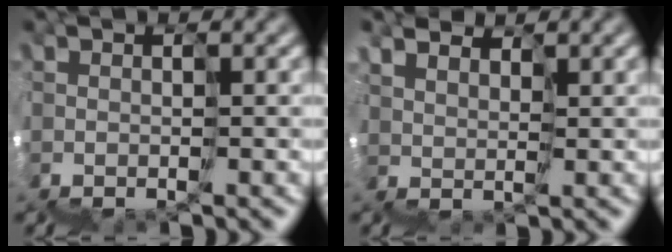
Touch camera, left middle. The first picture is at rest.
{"total": 4.8, "force": [3.0, -1.3, -3.6], "torque": [0.033, 0.030, 0.051]}